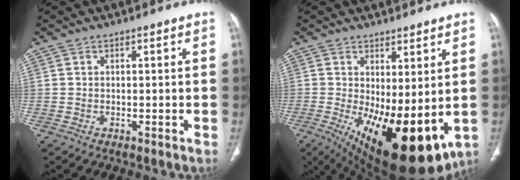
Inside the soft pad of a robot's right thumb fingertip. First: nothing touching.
{"total": 17.6, "force": [-2.5, 7.3, 15.8], "torque": [-0.244, -0.031, -0.009]}